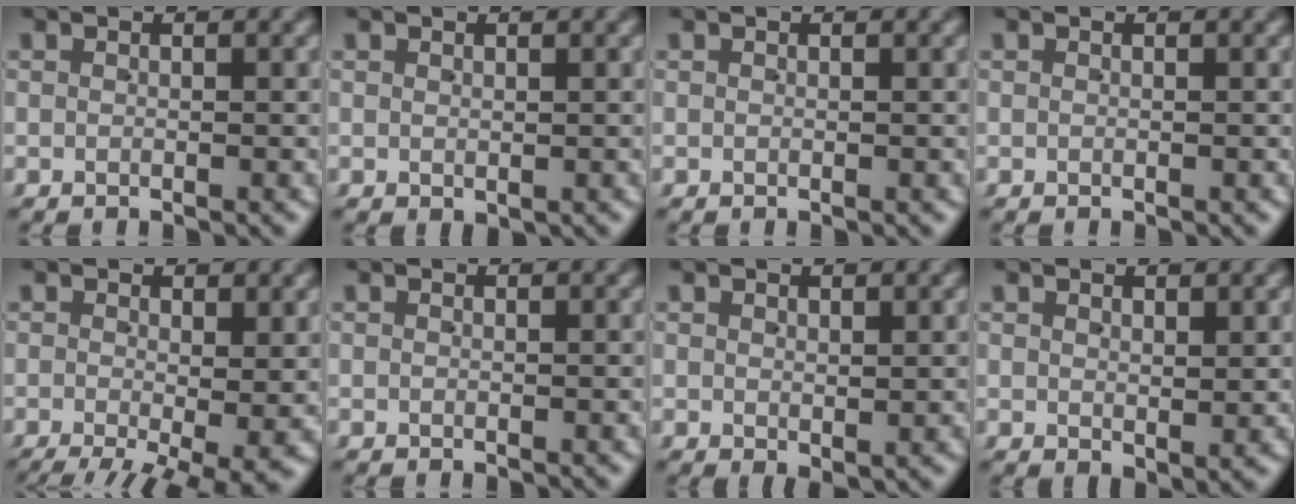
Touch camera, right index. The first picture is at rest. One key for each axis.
{"total": 0.6, "fx": 0.2, "fy": 0.5, "fz": 0.3, "tx": -0.006, "ty": -0.004, "tz": 0.010}
{"total": 0.0}
{"total": 0.0}
{"total": 7.1, "fx": -4.6, "fy": 2.4, "fz": 4.9, "tx": -0.067, "ty": -0.039, "tz": -0.049}
{"total": 0.0}
{"total": 1.1, "fx": 0.5, "fy": 0.5, "fz": 0.8, "tx": -0.009, "ty": -0.006, "tz": 0.015}
{"total": 1.4, "fx": 0.7, "fy": 0.7, "fz": 1.0, "tx": -0.012, "ty": -0.008, "tz": 0.020}